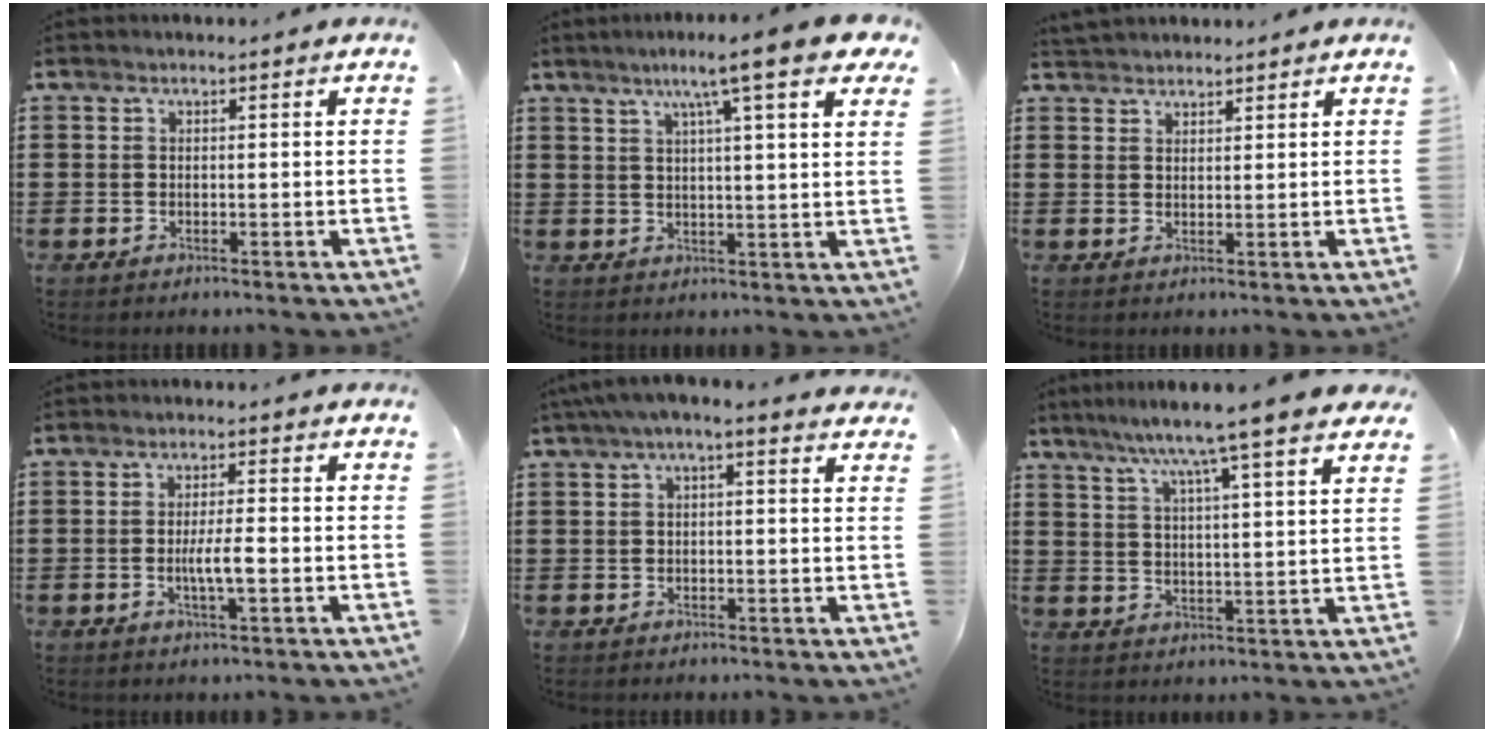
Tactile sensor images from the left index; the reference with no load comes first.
{"total": 9.3, "force": [6.2, 0.5, 7.0], "torque": [-0.126, -0.010, 0.100]}
{"total": 2.0, "force": [2.0, 0.5, -0.2], "torque": [-0.002, 0.002, 0.040]}
{"total": 4.0, "force": [-0.8, 0.7, 3.9], "torque": [-0.074, -0.002, -0.018]}
{"total": 2.4, "force": [1.3, 0.4, 1.9], "torque": [-0.040, 0.004, 0.022]}
{"total": 7.6, "force": [6.1, -1.0, 4.4], "torque": [-0.106, -0.029, 0.099]}